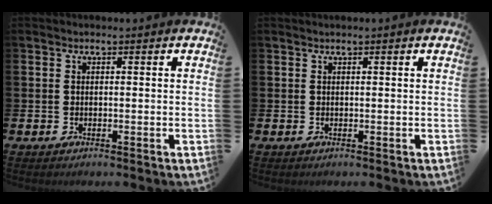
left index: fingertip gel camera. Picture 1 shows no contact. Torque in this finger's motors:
{"motor_torque": [0.25, -1.14, -0.27, 0.08]}